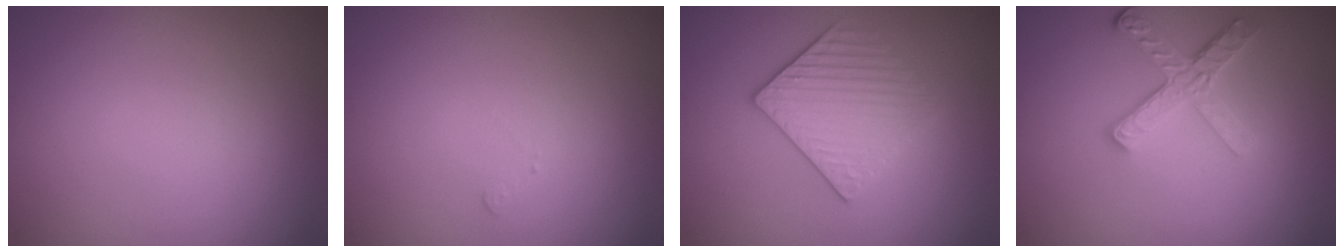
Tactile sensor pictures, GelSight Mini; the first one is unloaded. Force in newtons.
{"total": 0.5, "press": 0.5, "slide": 0.2}
{"total": 3.4, "press": 3.2, "slide": 1.2}
{"total": 4.2, "press": 3.3, "slide": 2.7}